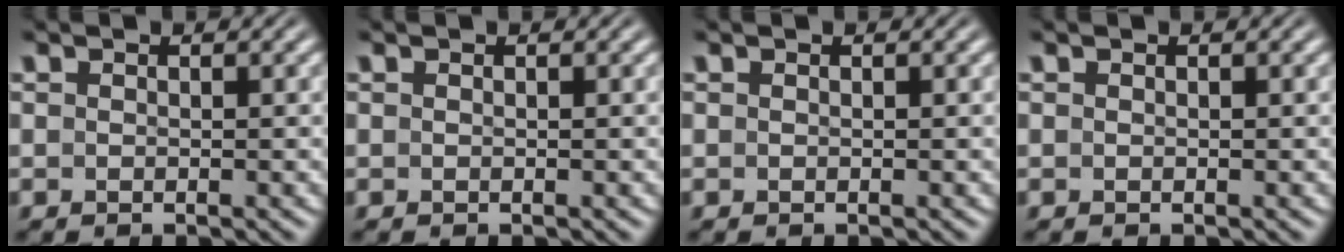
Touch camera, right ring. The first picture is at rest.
{"total": 0.0}
{"total": 0.0}
{"total": 0.0}